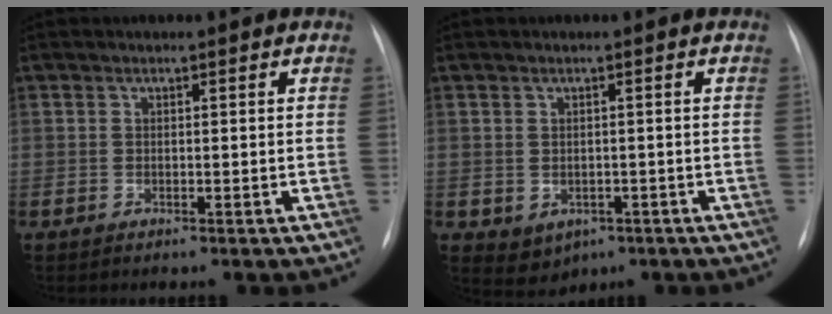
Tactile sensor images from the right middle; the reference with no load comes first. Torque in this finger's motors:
{"motor_torque": [0.38, -0.35, 0.24, 0.04]}